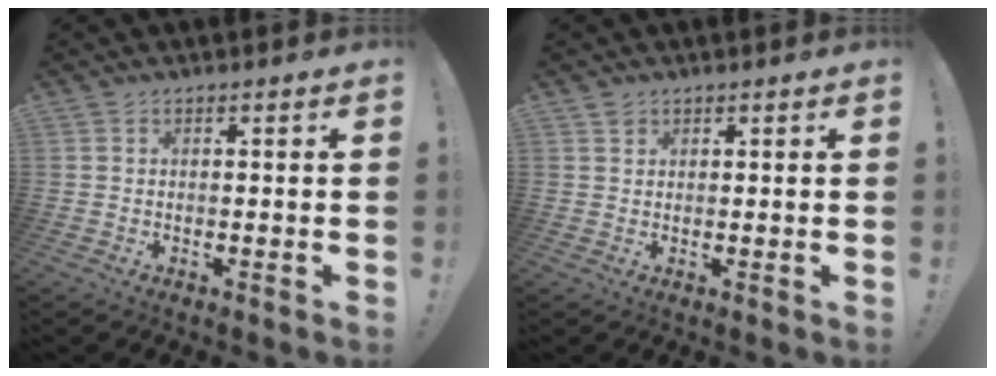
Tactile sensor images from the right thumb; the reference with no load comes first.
{"total": 1.3, "force": [1.0, 0.9, 0.1], "torque": [0.006, -0.004, 0.018]}